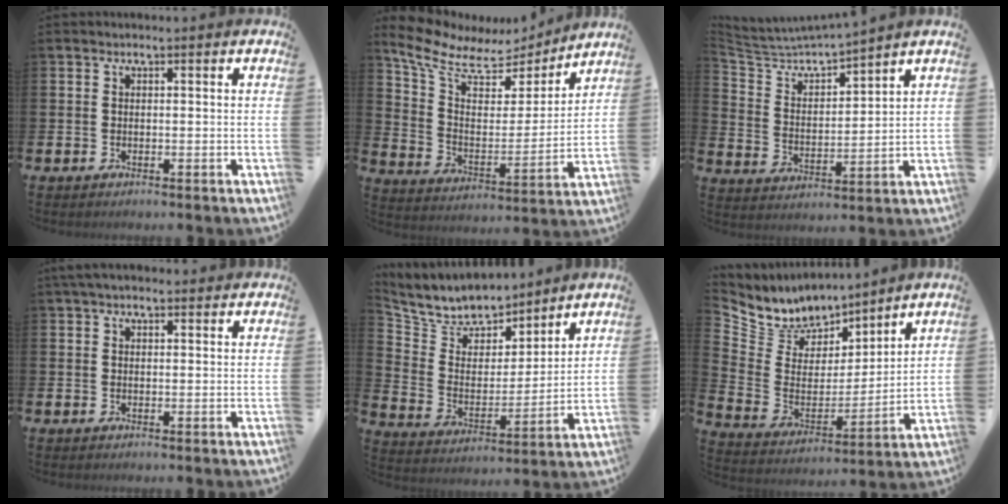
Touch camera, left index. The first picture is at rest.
{"total": 9.0, "force": [7.5, 4.0, 3.1], "torque": [-0.102, -0.048, 0.127]}
{"total": 4.5, "force": [4.4, 0.6, 0.7], "torque": [-0.041, -0.036, 0.068]}
{"total": 2.5, "force": [2.0, 0.9, 1.1], "torque": [-0.012, -0.002, 0.033]}
{"total": 7.8, "force": [7.5, 2.4, 0.1], "torque": [-0.051, -0.061, 0.134]}
{"total": 8.0, "force": [7.4, 2.9, -0.7], "torque": [-0.042, -0.064, 0.136]}